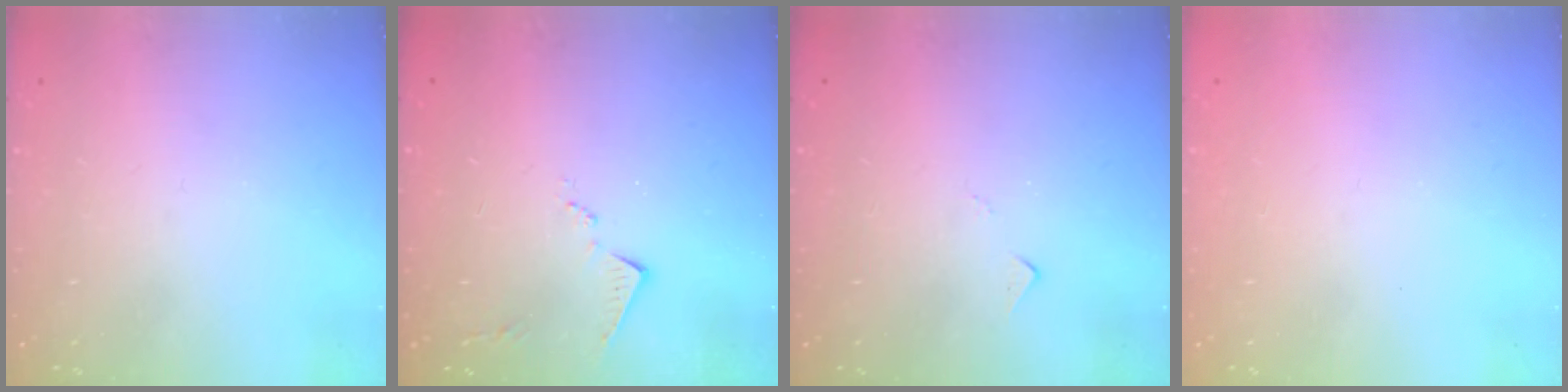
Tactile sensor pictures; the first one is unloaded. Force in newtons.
{"total": 8.1, "press": 8.1, "slide": 0.4}
{"total": 5.6, "press": 5.6, "slide": 0.3}
{"total": 0.9, "press": 0.9, "slide": 0.1}